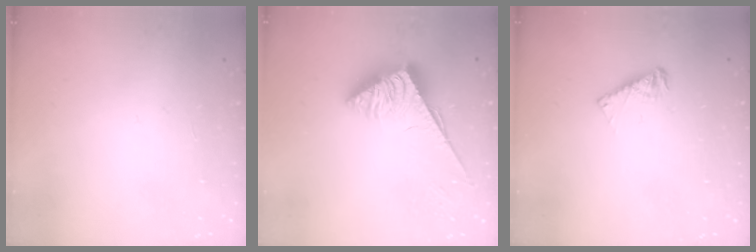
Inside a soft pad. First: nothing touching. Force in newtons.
{"total": 3.7, "press": 3.7, "slide": 0.6}
{"total": 4.7, "press": 4.6, "slide": 0.3}